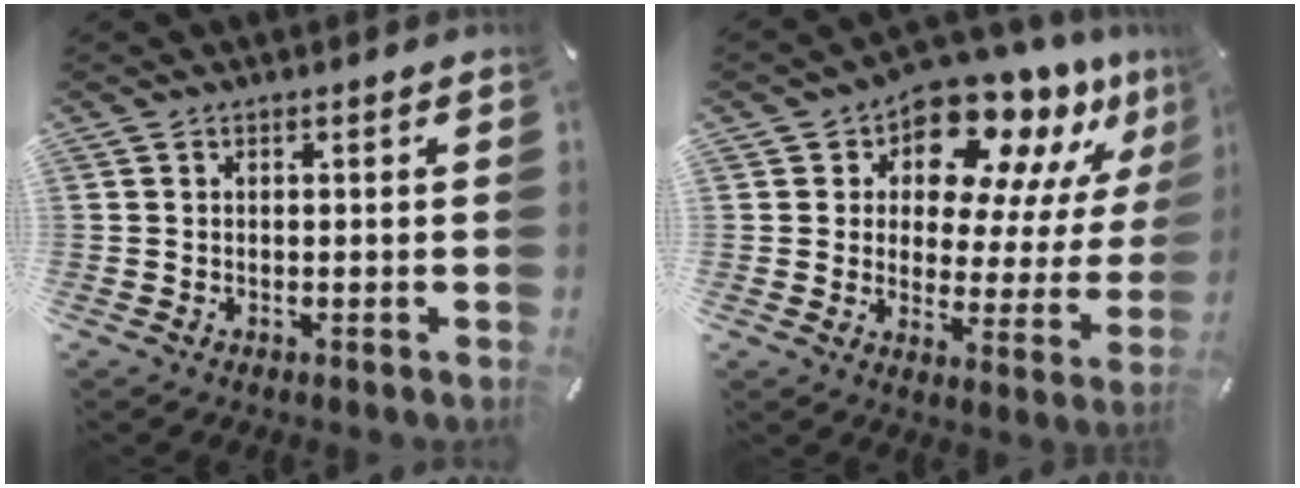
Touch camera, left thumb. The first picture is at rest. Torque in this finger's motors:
{"motor_torque": [2.40, 2.54, 1.65, -1.12, 0.09]}